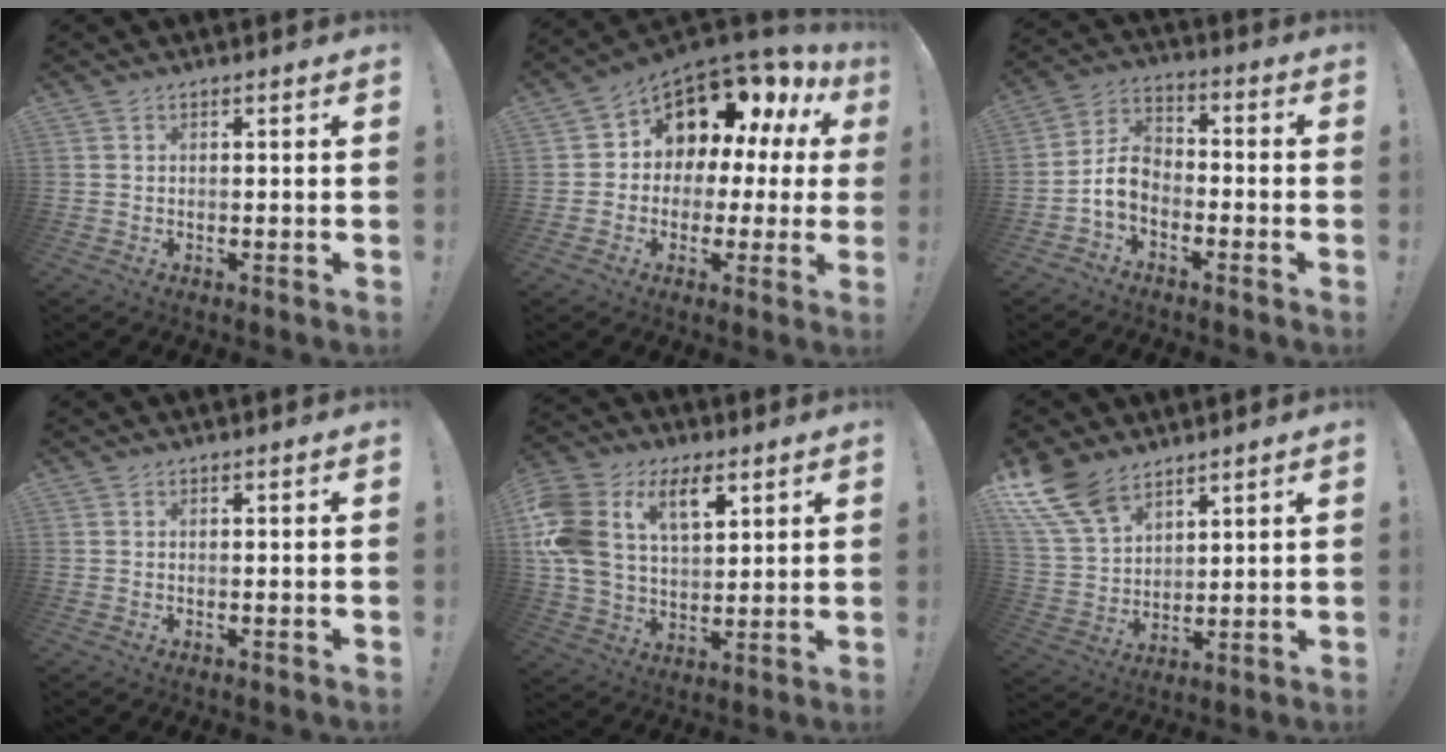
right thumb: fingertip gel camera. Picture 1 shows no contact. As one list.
[{"total": 11.7, "force": [6.7, 6.9, 6.7], "torque": [-0.102, -0.061, 0.121]}, {"total": 8.3, "force": [-3.5, 5.7, 4.8], "torque": [-0.094, 0.019, -0.058]}, {"total": 0.0}, {"total": 17.1, "force": [7.7, 11.3, 10.2], "torque": [-0.197, -0.032, 0.142]}, {"total": 14.4, "force": [10.0, 7.8, 6.8], "torque": [-0.151, -0.054, 0.195]}]